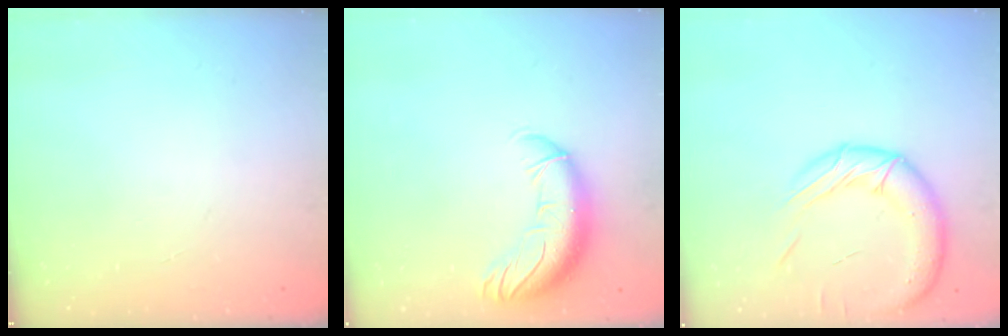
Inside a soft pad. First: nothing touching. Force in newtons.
{"total": 12.4, "press": 12.0, "slide": 2.9}
{"total": 18.1, "press": 17.9, "slide": 2.6}